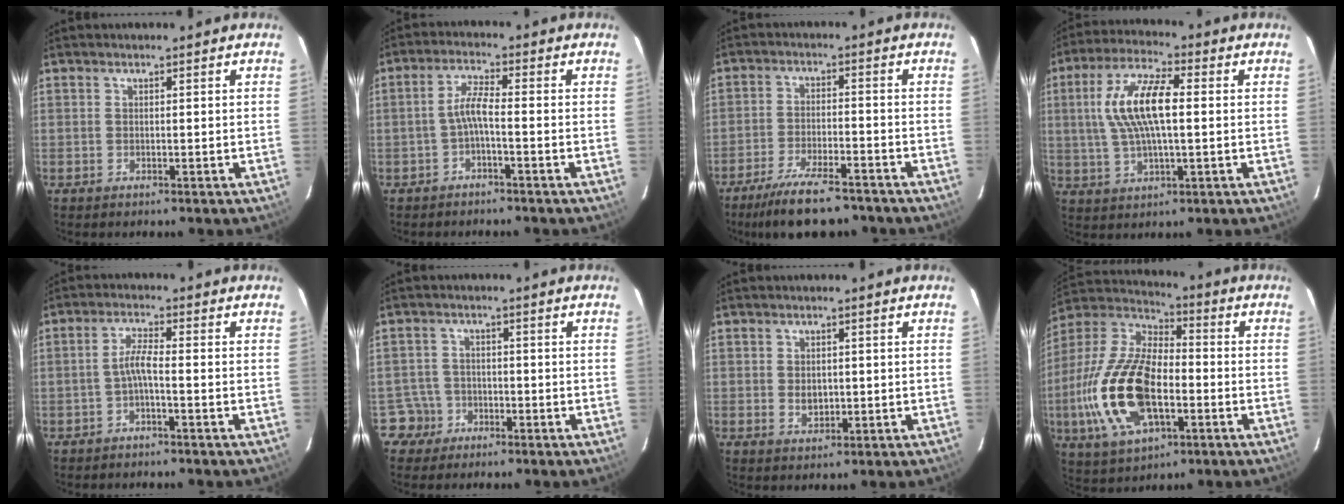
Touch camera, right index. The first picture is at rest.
{"total": 3.5, "force": [-1.5, 0.2, 3.1], "torque": [-0.070, 0.009, -0.030]}
{"total": 13.0, "force": [-10.6, 3.4, 6.8], "torque": [-0.149, -0.020, -0.172]}
{"total": 12.4, "force": [1.3, 4.2, 11.6], "torque": [-0.230, 0.014, 0.026]}
{"total": 3.0, "force": [-1.4, 0.1, 2.6], "torque": [-0.059, 0.007, -0.029]}
{"total": 4.2, "force": [-2.3, 3.5, -0.5], "torque": [0.005, 0.020, -0.043]}
{"total": 3.0, "force": [-0.2, 2.3, 1.8], "torque": [-0.029, -0.002, 0.000]}
{"total": 21.5, "force": [-5.4, 10.6, 18.0], "torque": [-0.395, -0.011, -0.096]}